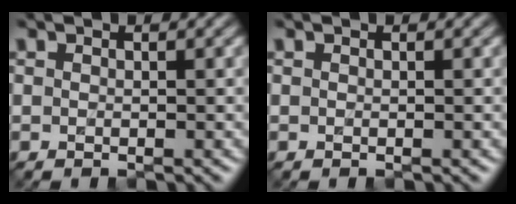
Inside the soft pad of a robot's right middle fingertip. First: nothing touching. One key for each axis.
{"total": 0.0}